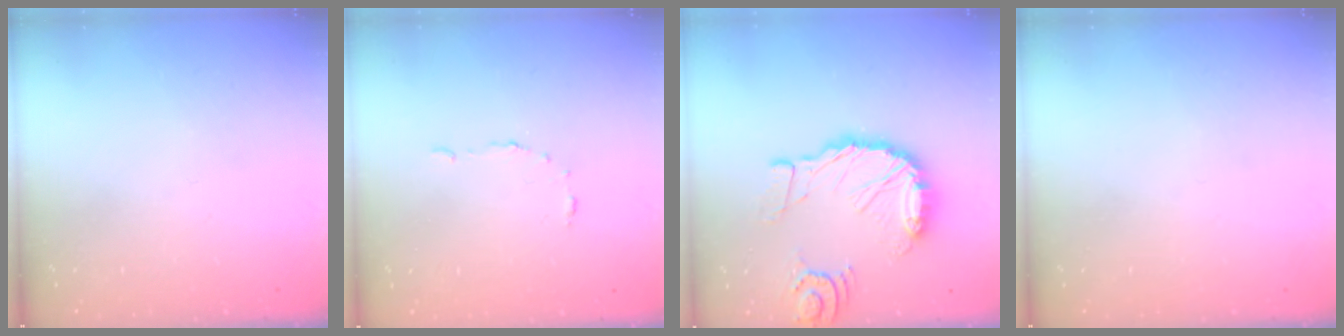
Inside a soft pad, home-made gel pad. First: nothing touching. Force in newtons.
{"total": 4.2, "press": 4.1, "slide": 0.3}
{"total": 17.1, "press": 17.0, "slide": 2.2}
{"total": 0.0}